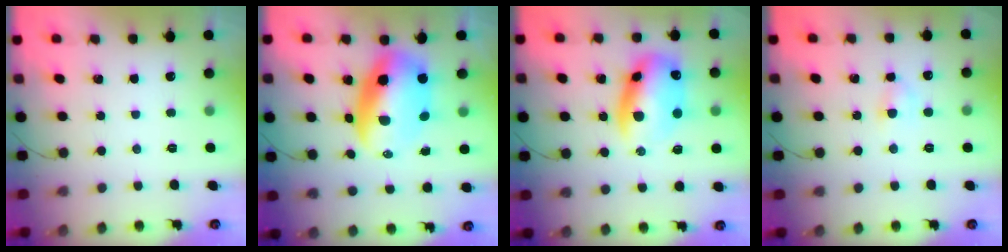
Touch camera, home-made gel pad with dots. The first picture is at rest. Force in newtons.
{"total": 12.5, "press": 12.0, "slide": 3.4}
{"total": 13.5, "press": 13.1, "slide": 3.3}
{"total": 3.6, "press": 3.4, "slide": 1.0}